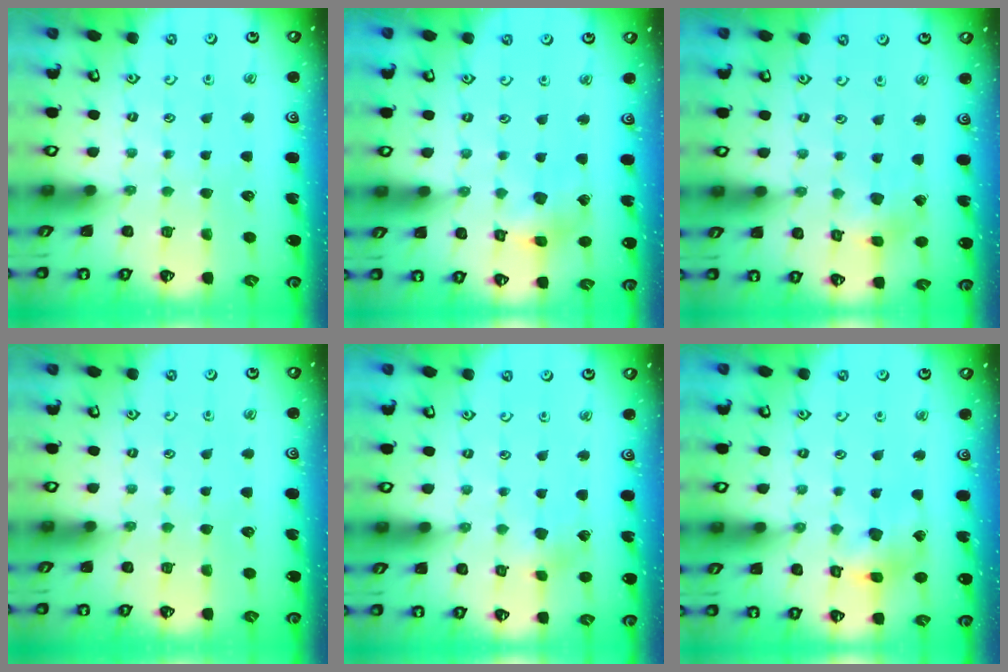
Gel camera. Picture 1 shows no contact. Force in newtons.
{"total": 5.9, "press": 5.9, "slide": 0.5}
{"total": 2.6, "press": 2.6, "slide": 0.1}
{"total": 0.0}
{"total": 2.5, "press": 2.4, "slide": 0.7}
{"total": 9.4, "press": 9.3, "slide": 1.3}